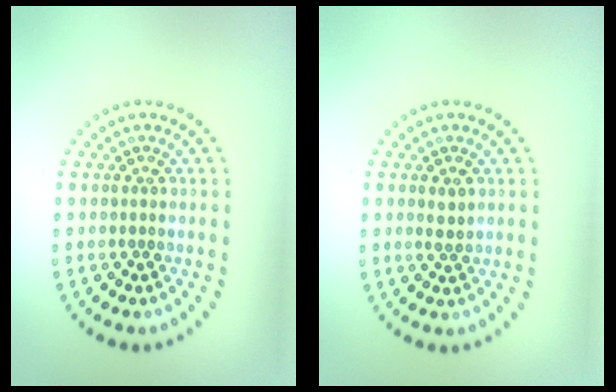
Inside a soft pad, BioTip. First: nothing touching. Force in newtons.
{"total": 1.2, "press": 1.1, "slide": 0.5}